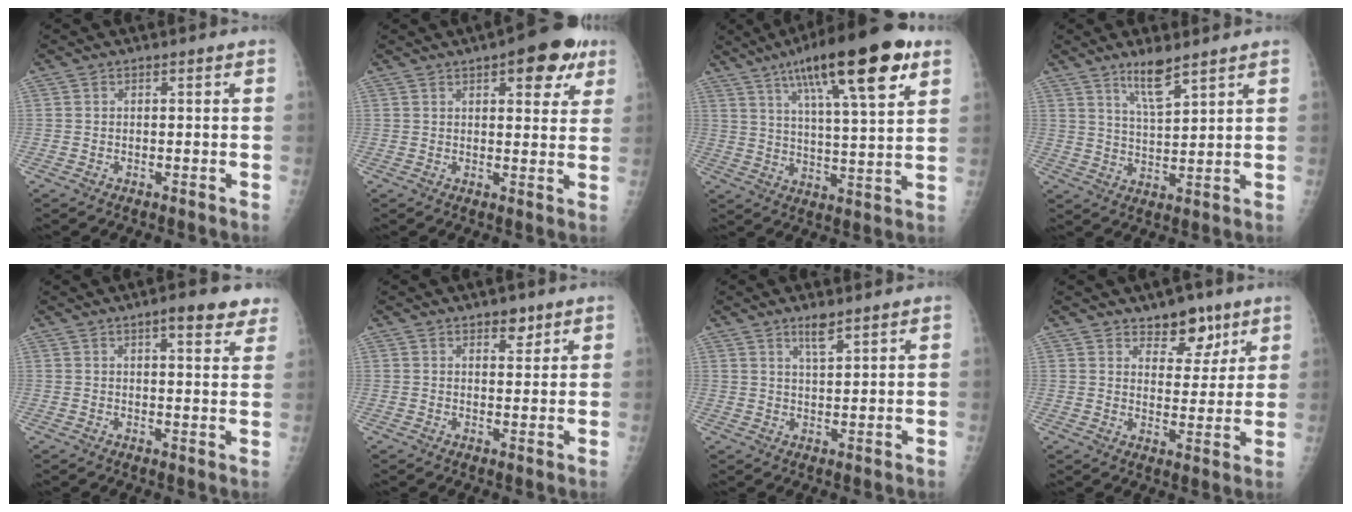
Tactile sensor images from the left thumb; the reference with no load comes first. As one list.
[{"total": 10.2, "force": [5.2, 4.2, 7.6], "torque": [-0.060, -0.014, 0.058]}, {"total": 20.4, "force": [10.6, 4.6, 16.8], "torque": [-0.246, -0.022, 0.165]}, {"total": 6.7, "force": [4.8, 1.3, 4.5], "torque": [-0.078, -0.035, 0.090]}, {"total": 6.1, "force": [3.8, 1.0, 4.6], "torque": [-0.061, -0.014, 0.054]}, {"total": 2.9, "force": [1.9, 1.6, 1.5], "torque": [-0.004, -0.011, 0.027]}, {"total": 3.6, "force": [2.5, 0.7, 2.4], "torque": [-0.041, -0.016, 0.048]}, {"total": 7.7, "force": [5.3, 4.4, 3.5], "torque": [-0.013, -0.032, 0.078]}]